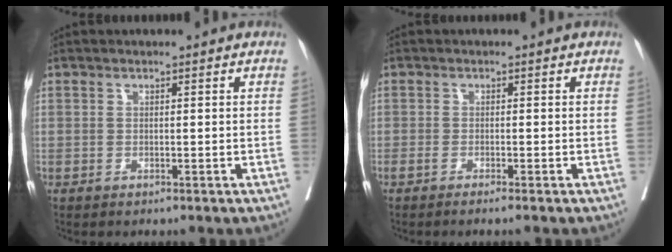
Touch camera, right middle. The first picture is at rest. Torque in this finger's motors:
{"motor_torque": [-0.15, -0.14, -0.02, -0.01]}